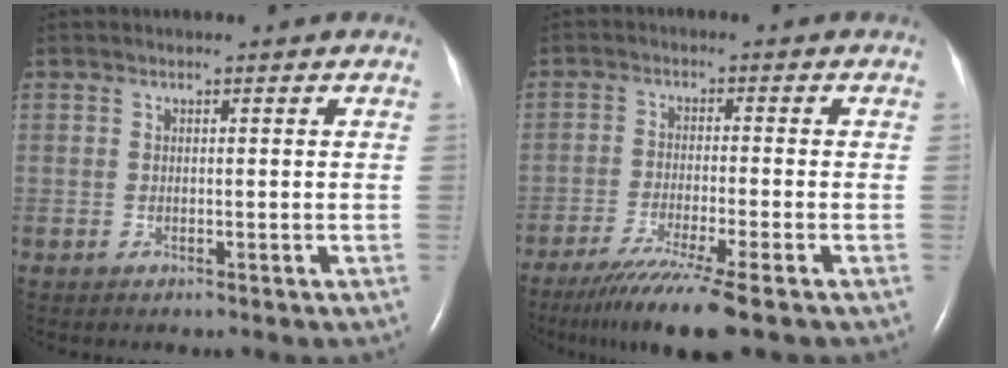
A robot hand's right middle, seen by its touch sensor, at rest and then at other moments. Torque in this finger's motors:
{"motor_torque": [0.96, -0.78, 0.45, 0.10]}